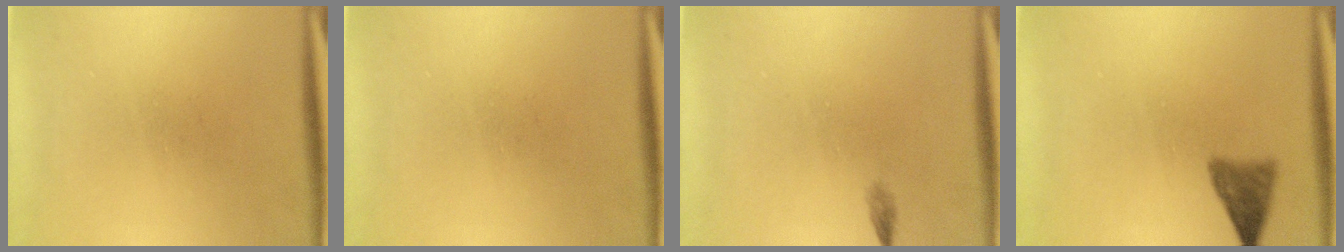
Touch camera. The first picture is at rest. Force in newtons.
{"total": 0.0}
{"total": 0.6}
{"total": 2.9}